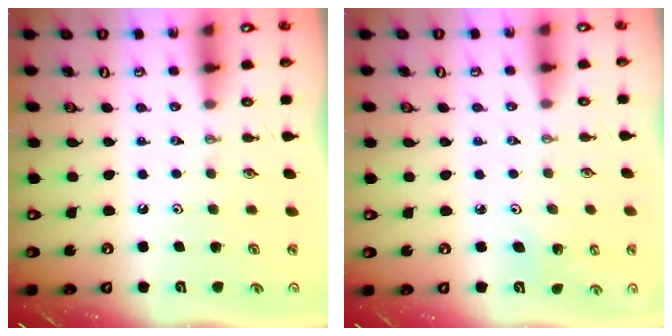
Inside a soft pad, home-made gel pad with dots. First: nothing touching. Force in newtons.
{"total": 2.7, "press": 2.7, "slide": 0.3}